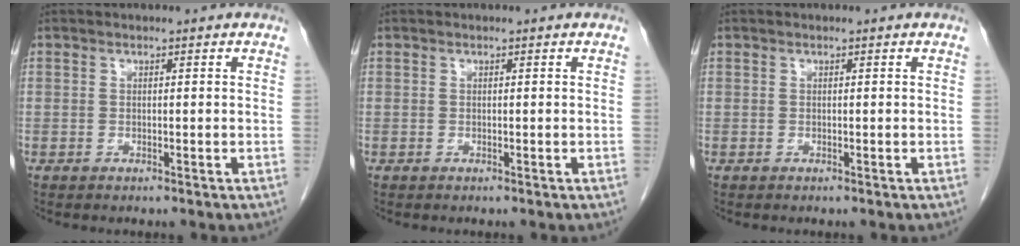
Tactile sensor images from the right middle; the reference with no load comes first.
{"total": 0.0}
{"total": 0.0}